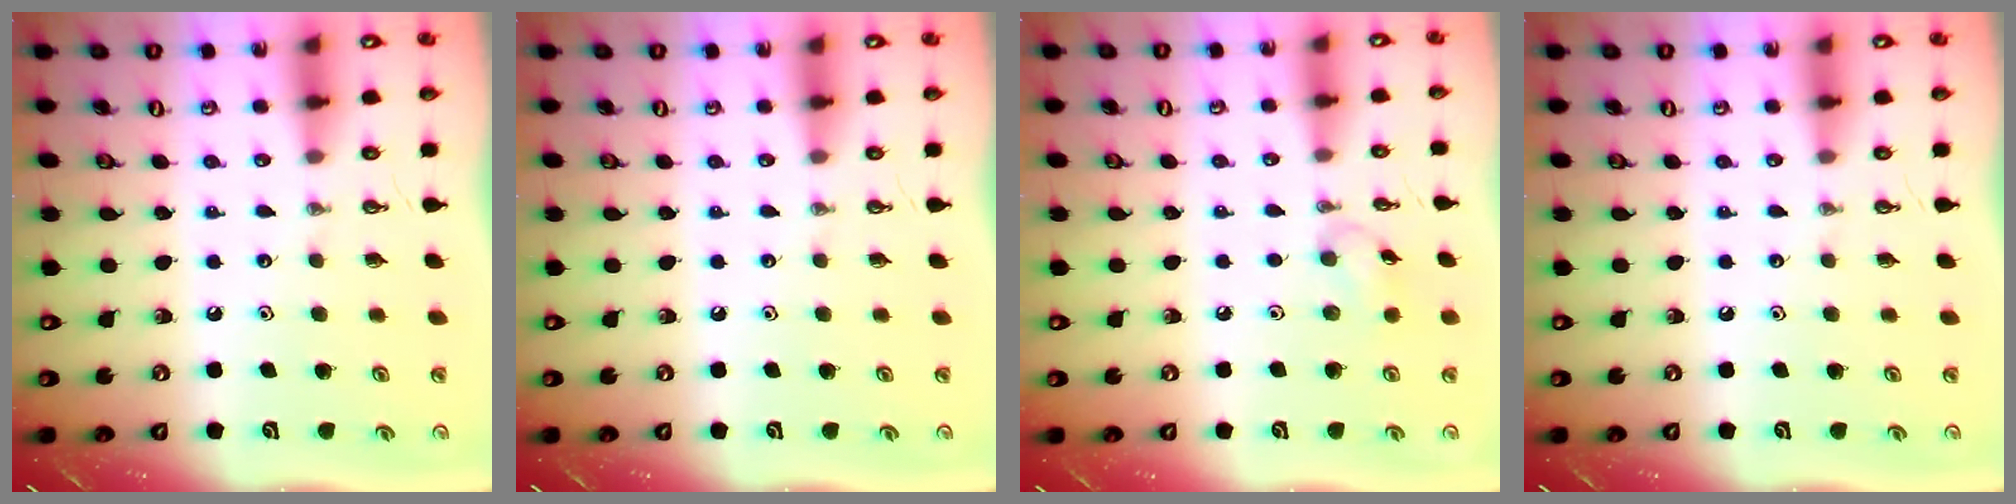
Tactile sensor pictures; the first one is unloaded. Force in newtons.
{"total": 0.0}
{"total": 6.0, "press": 6.0, "slide": 0.8}
{"total": 0.0}